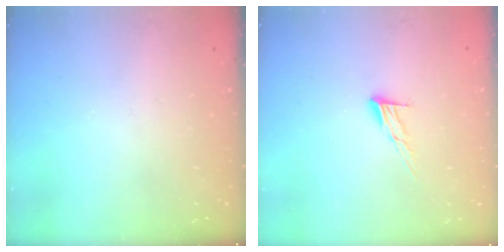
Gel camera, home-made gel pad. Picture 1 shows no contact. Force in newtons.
{"total": 7.2, "press": 7.2, "slide": 0.4}